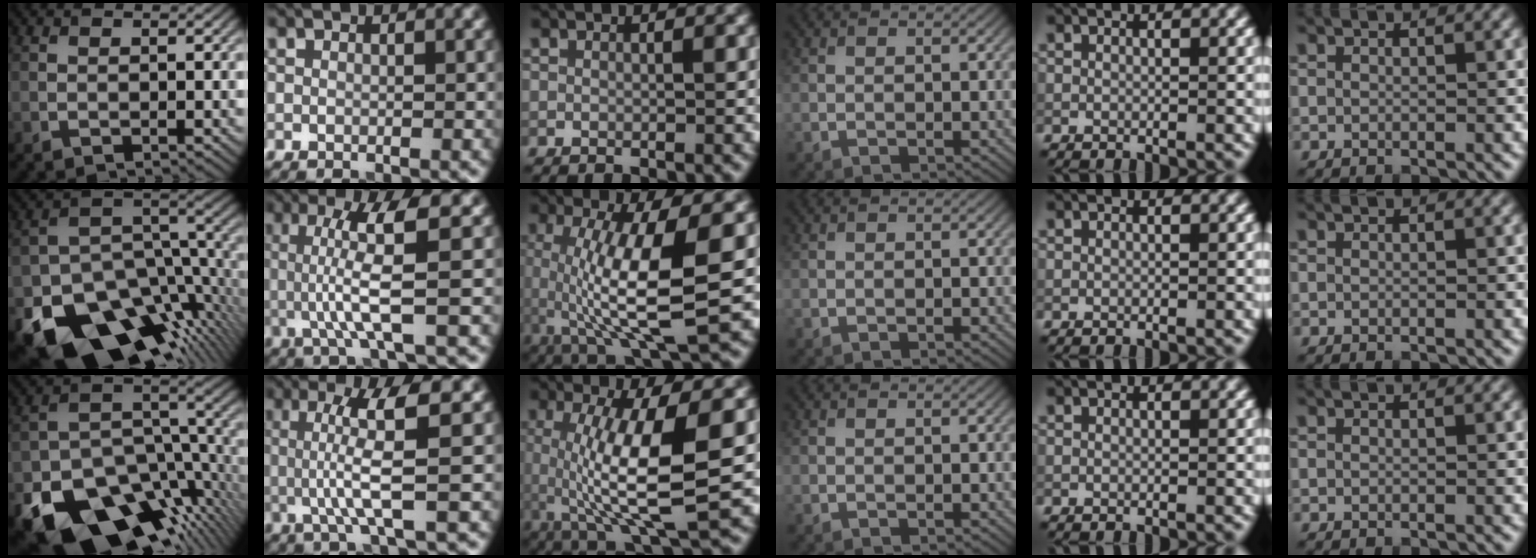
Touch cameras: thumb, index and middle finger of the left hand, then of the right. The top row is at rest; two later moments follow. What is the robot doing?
{"motion": "lift_and_place", "object": "calculator"}